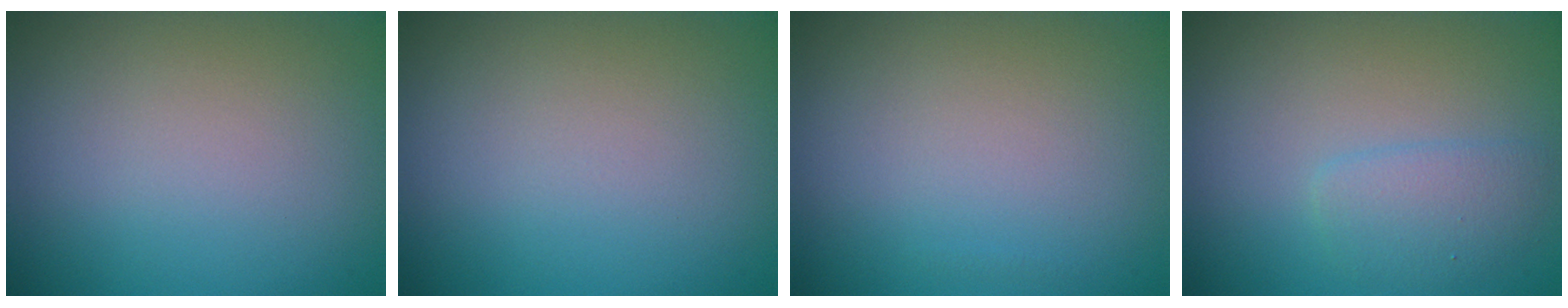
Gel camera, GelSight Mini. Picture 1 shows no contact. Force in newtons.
{"total": 0.0}
{"total": 0.0}
{"total": 1.9, "press": 1.9, "slide": 0.1}